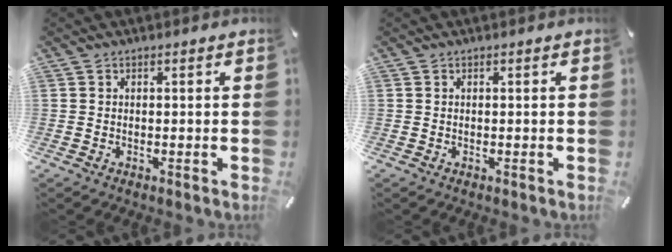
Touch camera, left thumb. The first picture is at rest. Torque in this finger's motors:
{"motor_torque": [0.00, 0.00, -0.04, 0.03, 0.00]}